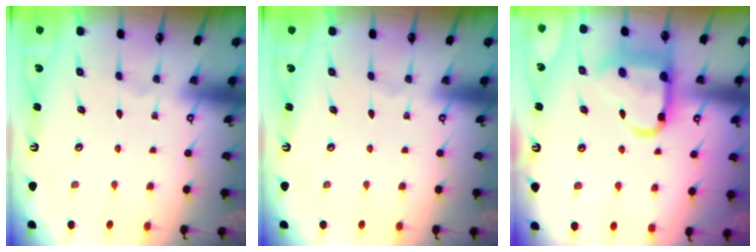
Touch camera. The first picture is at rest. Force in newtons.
{"total": 0.0}
{"total": 15.1, "press": 15.1, "slide": 1.3}